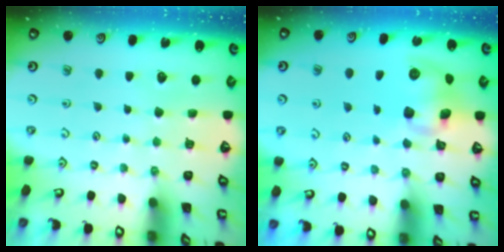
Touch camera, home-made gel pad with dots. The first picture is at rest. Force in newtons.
{"total": 10.3, "press": 10.2, "slide": 1.1}